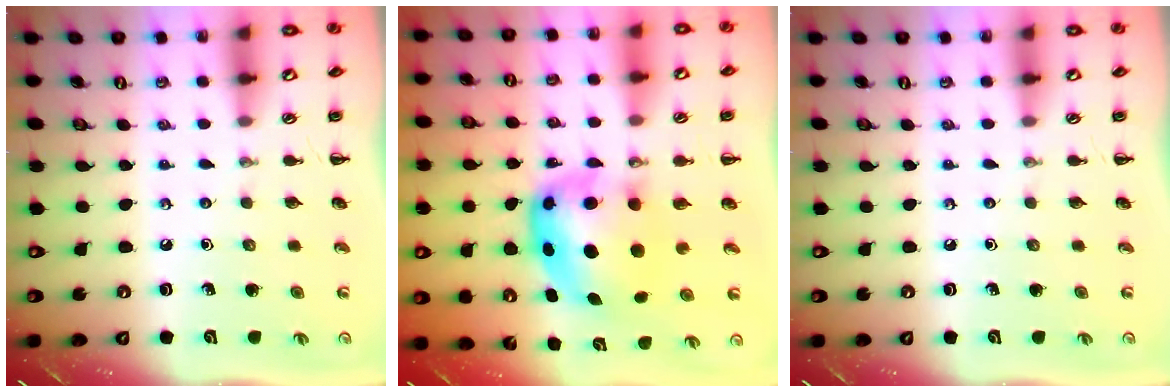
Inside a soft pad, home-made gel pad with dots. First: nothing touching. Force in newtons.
{"total": 8.1, "press": 7.8, "slide": 1.9}
{"total": 0.0}